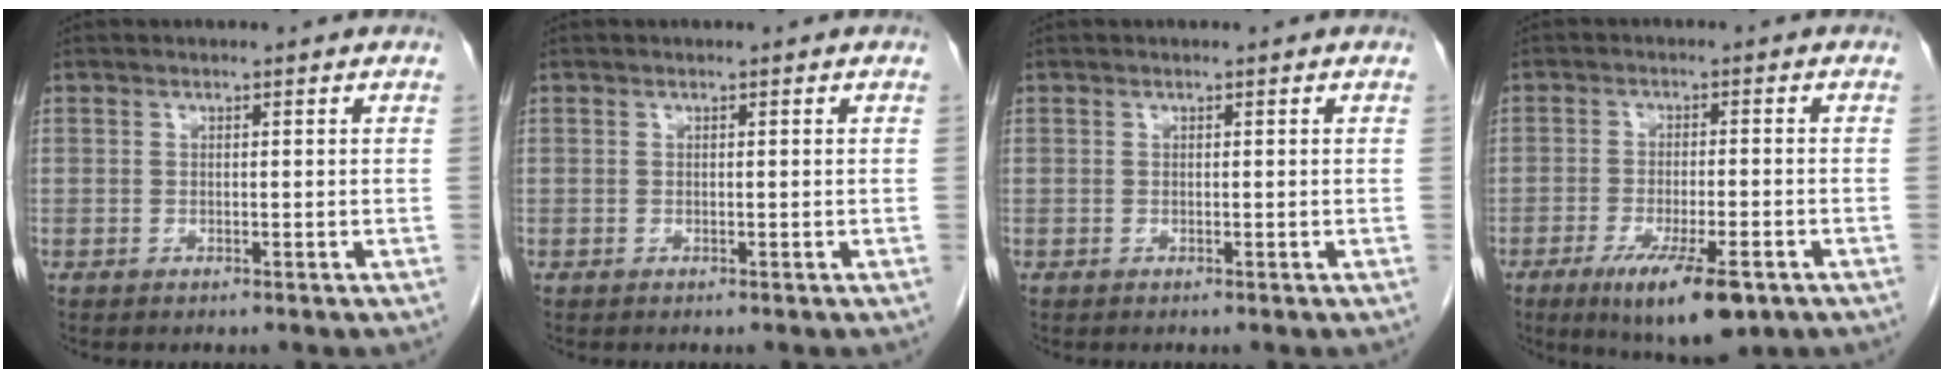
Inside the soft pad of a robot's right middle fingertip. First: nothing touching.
{"total": 0.0}
{"total": 0.0}
{"total": 10.6, "force": [-6.1, 2.3, 8.4], "torque": [-0.136, -0.021, -0.089]}